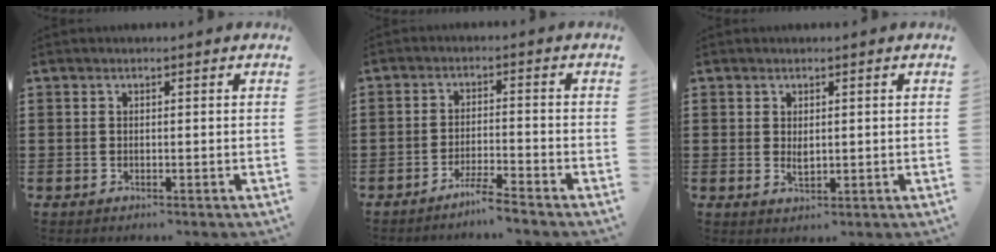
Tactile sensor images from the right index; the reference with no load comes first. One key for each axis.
{"total": 3.7, "fx": -3.4, "fy": -0.6, "fz": 1.3, "tx": -0.031, "ty": -0.005, "tz": -0.068}
{"total": 1.6, "fx": 0.3, "fy": 0.8, "fz": 1.4, "tx": -0.028, "ty": 0.002, "tz": 0.006}